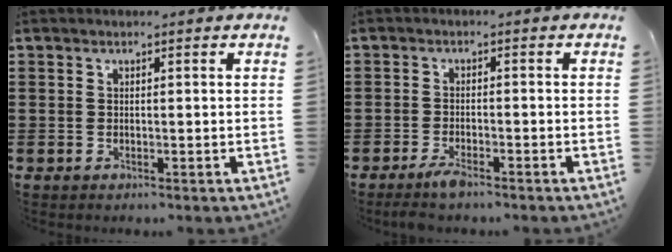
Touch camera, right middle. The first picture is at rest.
{"total": 2.7, "force": [-1.9, 0.5, 1.8], "torque": [-0.036, 0.001, -0.037]}